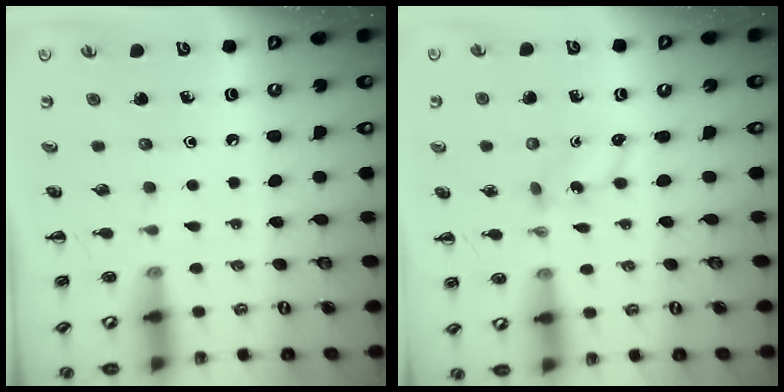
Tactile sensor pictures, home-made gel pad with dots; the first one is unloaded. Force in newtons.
{"total": 2.0, "press": 2.0, "slide": 0.6}